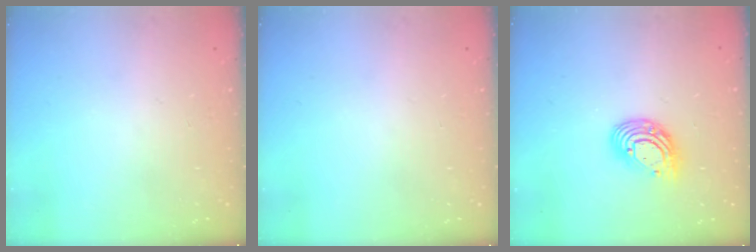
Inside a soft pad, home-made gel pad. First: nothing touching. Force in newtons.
{"total": 0.0}
{"total": 10.1, "press": 10.1, "slide": 0.9}